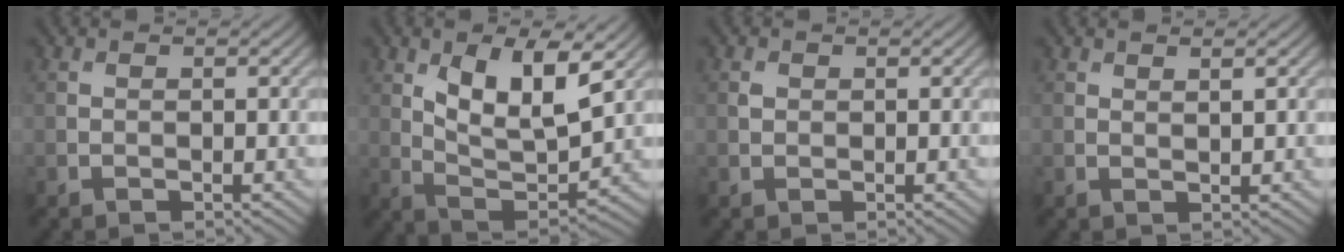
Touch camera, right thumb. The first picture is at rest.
{"total": 9.8, "force": [4.0, 4.1, 8.0], "torque": [-0.158, -0.009, 0.075]}
{"total": 0.7, "force": [0.2, 0.6, 0.3], "torque": [-0.008, -0.002, 0.004]}
{"total": 1.0, "force": [0.7, 0.1, 0.7], "torque": [-0.013, -0.001, 0.013]}